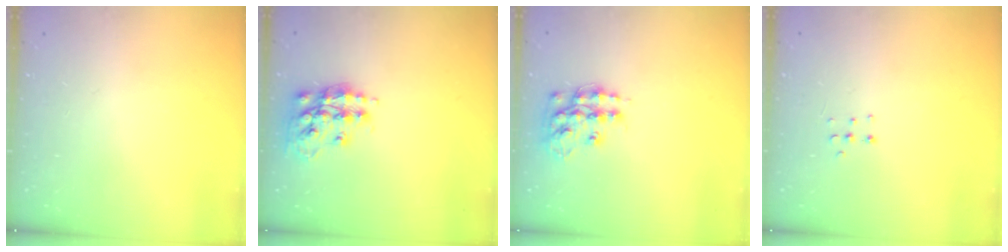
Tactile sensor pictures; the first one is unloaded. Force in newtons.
{"total": 14.5, "press": 14.5, "slide": 1.0}
{"total": 13.7, "press": 13.7, "slide": 0.9}
{"total": 3.8, "press": 3.7, "slide": 0.9}